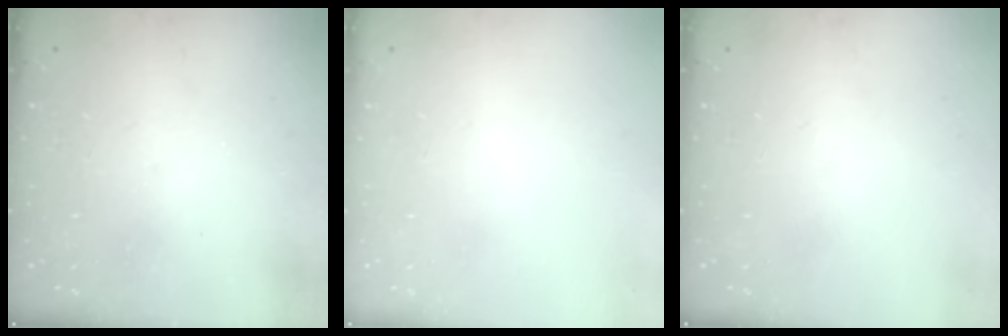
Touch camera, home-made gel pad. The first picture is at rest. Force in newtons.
{"total": 0.0}
{"total": 0.0}